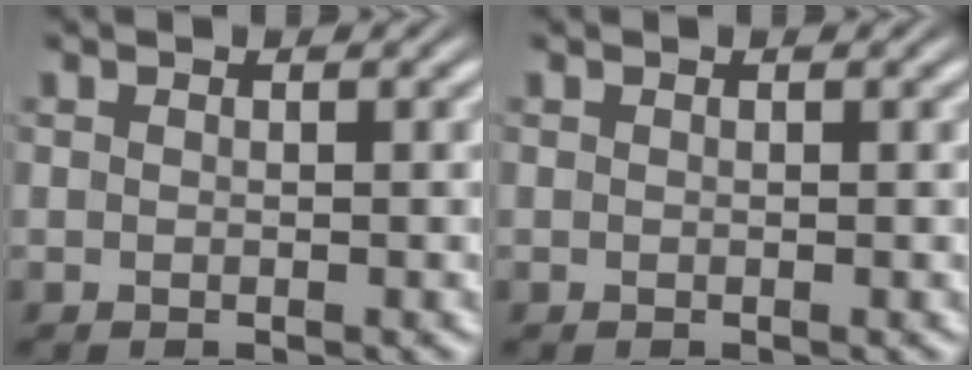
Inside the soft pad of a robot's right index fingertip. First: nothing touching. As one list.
[{"total": 0.0}]